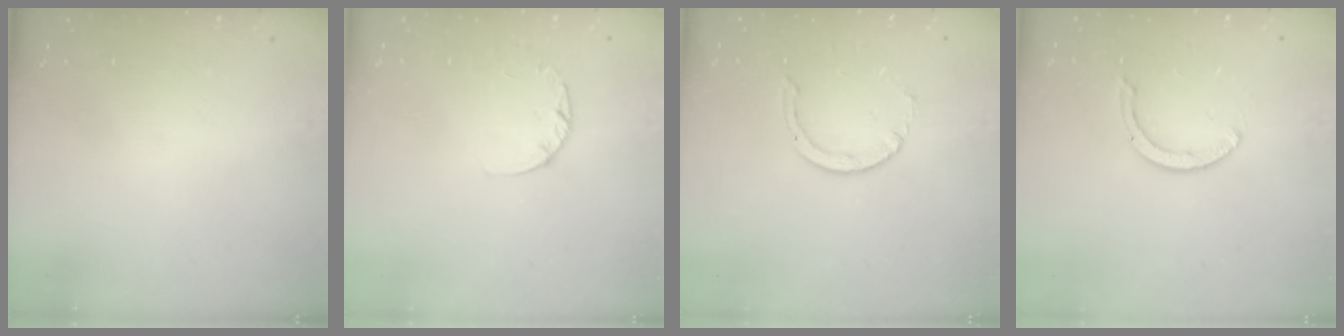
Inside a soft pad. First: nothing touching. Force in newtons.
{"total": 2.6, "press": 2.5, "slide": 0.4}
{"total": 3.6, "press": 3.6, "slide": 0.4}
{"total": 3.8, "press": 3.8, "slide": 0.3}